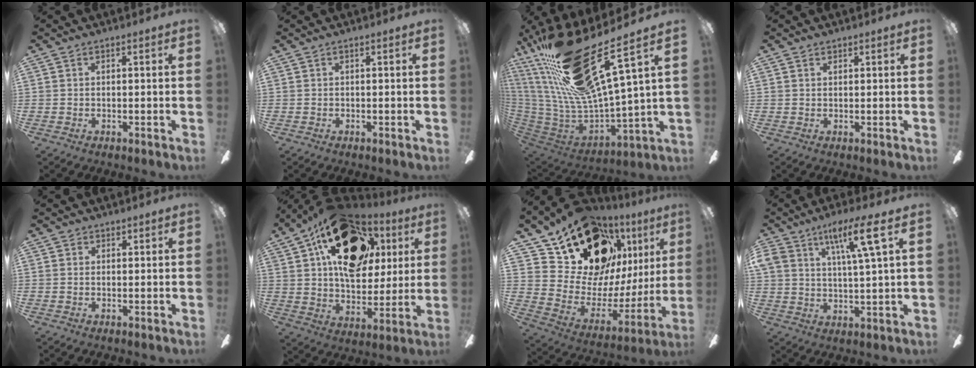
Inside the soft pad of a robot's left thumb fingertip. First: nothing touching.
{"total": 0.0}
{"total": 31.0, "force": [18.4, 8.8, 23.3], "torque": [-0.418, -0.126, 0.326]}
{"total": 1.1, "force": [0.8, 0.7, 0.3], "torque": [-0.007, 0.000, 0.015]}
{"total": 1.0, "force": [0.6, 0.8, 0.1], "torque": [0.007, -0.001, 0.010]}
{"total": 24.5, "force": [10.9, 15.2, 15.9], "torque": [-0.243, -0.031, 0.191]}
{"total": 20.5, "force": [14.4, 11.2, 9.2], "torque": [-0.146, -0.102, 0.270]}
{"total": 10.7, "force": [6.0, 2.6, 8.5], "torque": [-0.150, -0.019, 0.102]}